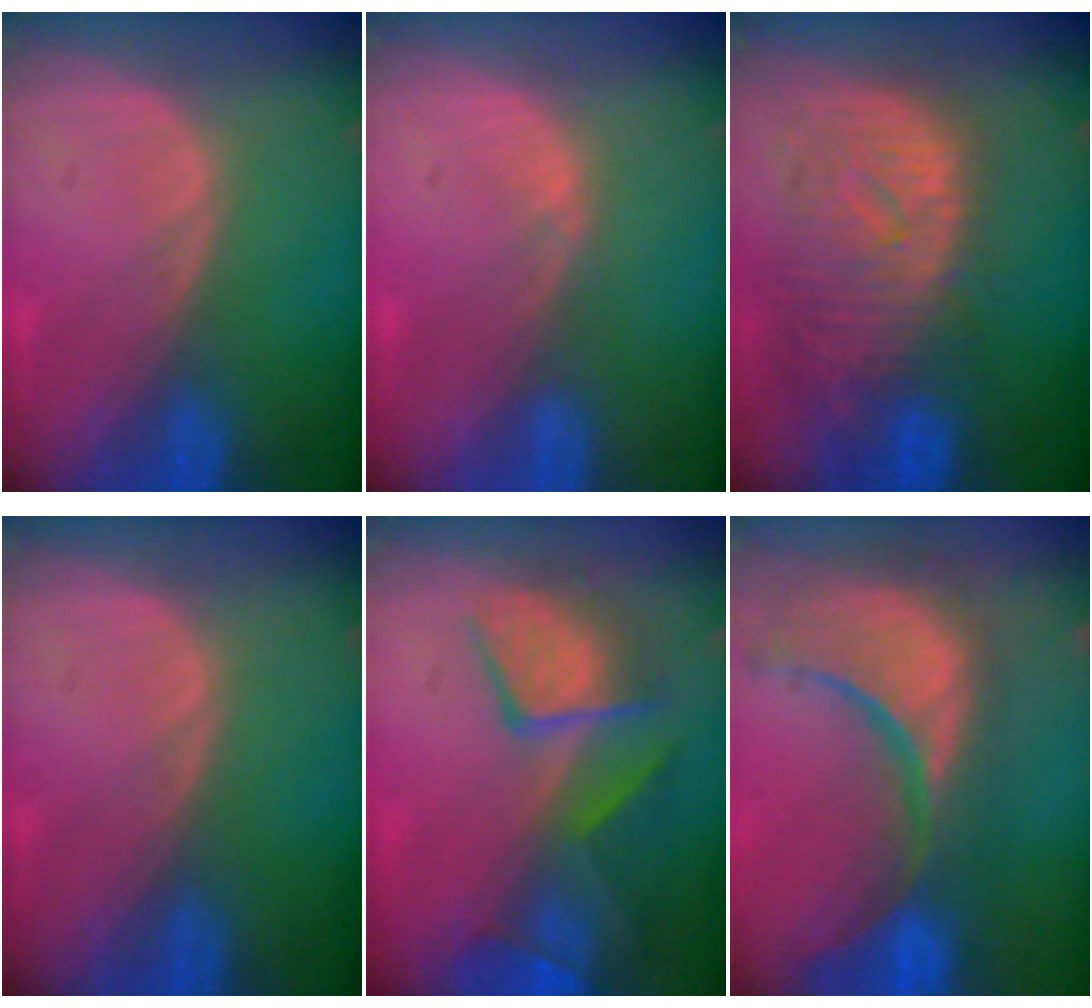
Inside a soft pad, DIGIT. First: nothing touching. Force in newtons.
{"total": 0.7, "press": 0.7, "slide": 0.3}
{"total": 11.5, "press": 9.9, "slide": 5.8}
{"total": 0.0}
{"total": 10.0, "press": 8.6, "slide": 5.1}
{"total": 15.3, "press": 12.1, "slide": 9.3}